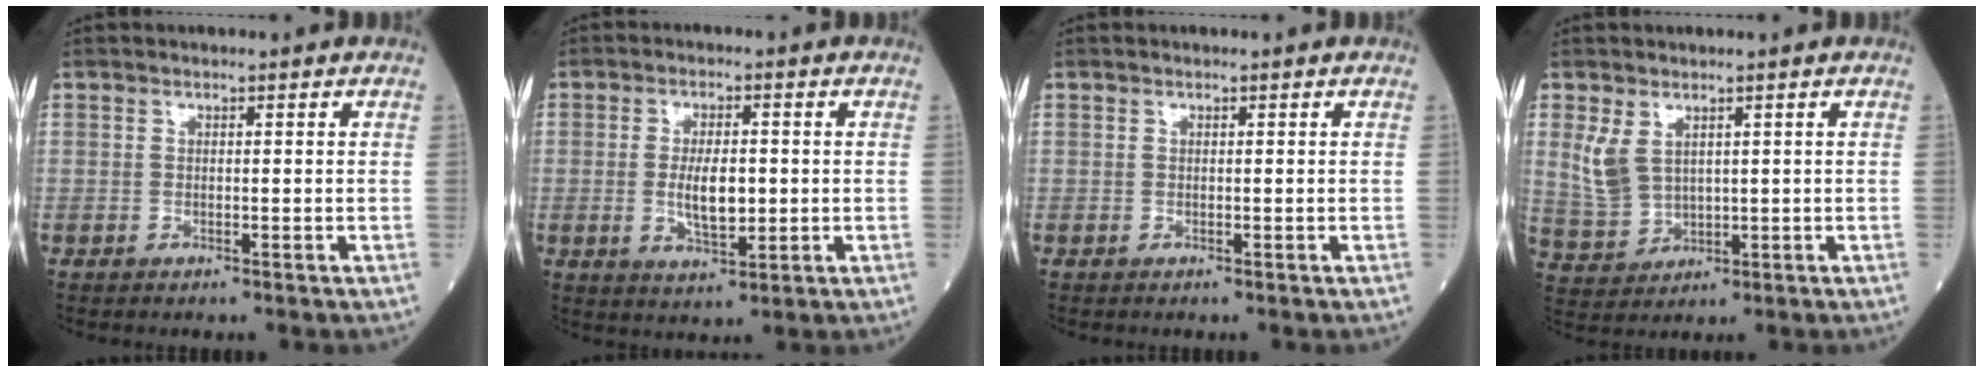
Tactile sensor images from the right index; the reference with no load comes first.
{"total": 6.1, "force": [-0.3, 2.3, 5.6], "torque": [-0.100, -0.007, -0.002]}
{"total": 0.0}
{"total": 4.8, "force": [1.7, 3.2, 3.2], "torque": [-0.085, 0.005, 0.047]}